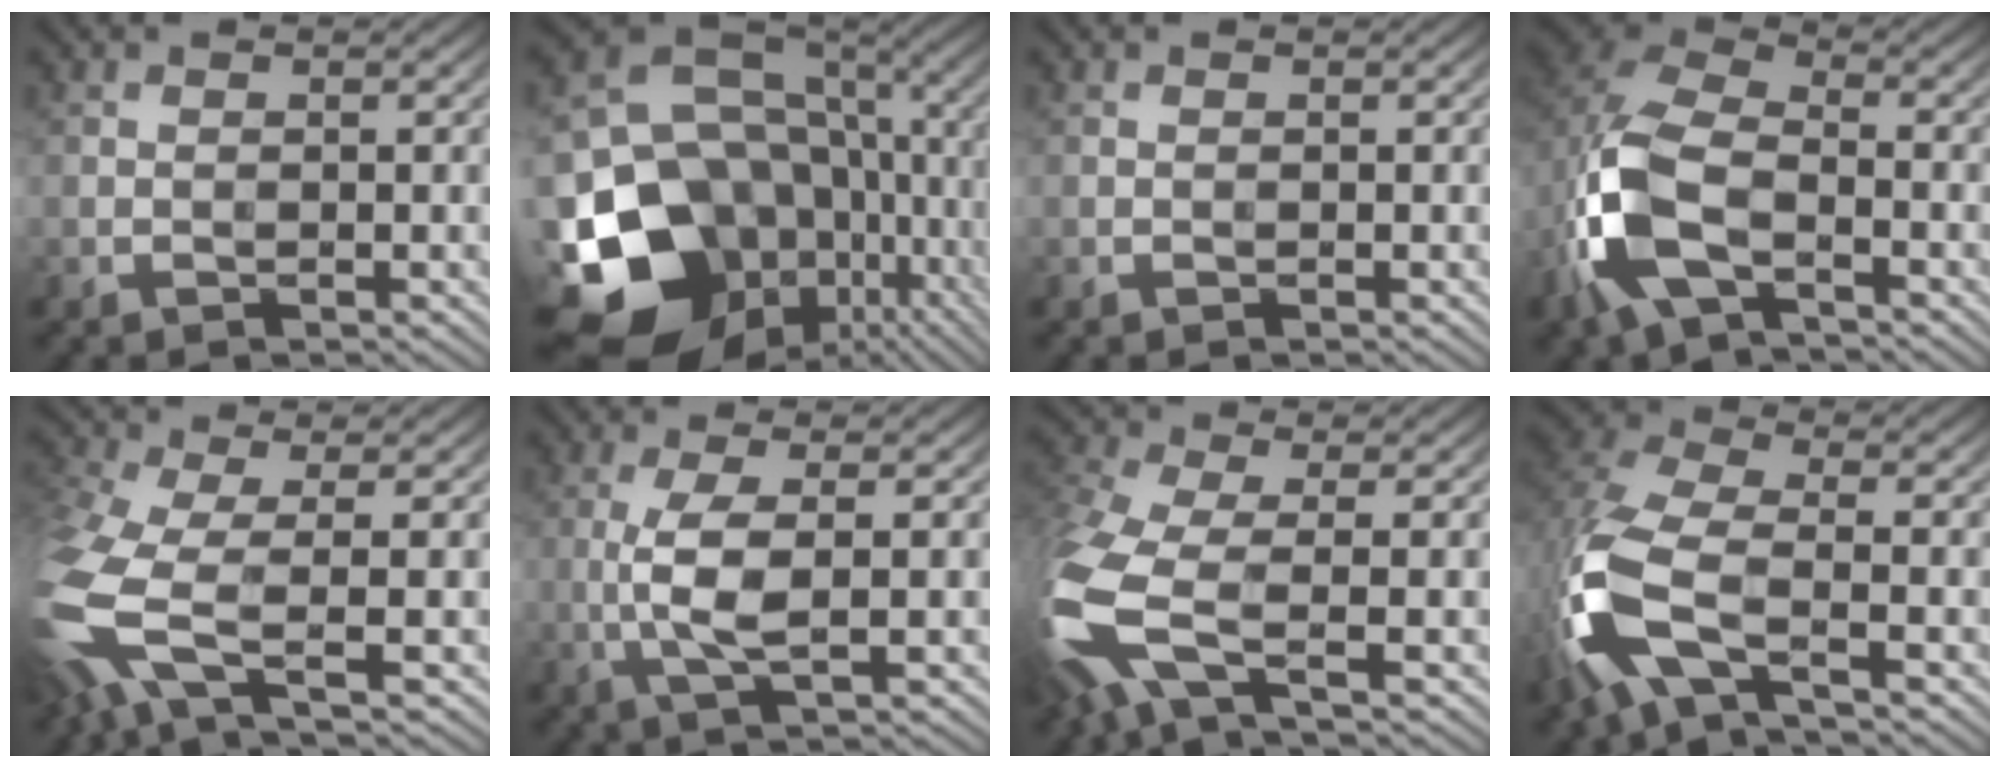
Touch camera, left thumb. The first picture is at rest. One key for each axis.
{"total": 20.9, "fx": -7.9, "fy": 16.3, "fz": 10.4, "tx": -0.247, "ty": -0.039, "tz": -0.102}
{"total": 0.0}
{"total": 10.6, "fx": -3.7, "fy": 5.8, "fz": 8.1, "tx": -0.209, "ty": -0.011, "tz": -0.083}
{"total": 9.9, "fx": -2.5, "fy": 3.5, "fz": 9.0, "tx": -0.242, "ty": -0.020, "tz": -0.057}
{"total": 4.5, "fx": 0.1, "fy": 0.6, "fz": 4.4, "tx": -0.102, "ty": 0.004, "tz": -0.003}
{"total": 11.1, "fx": -3.2, "fy": 4.2, "fz": 9.7, "tx": -0.273, "ty": -0.020, "tz": -0.070}
{"total": 11.2, "fx": -3.6, "fy": 4.7, "fz": 9.5, "tx": -0.248, "ty": -0.015, "tz": -0.084}